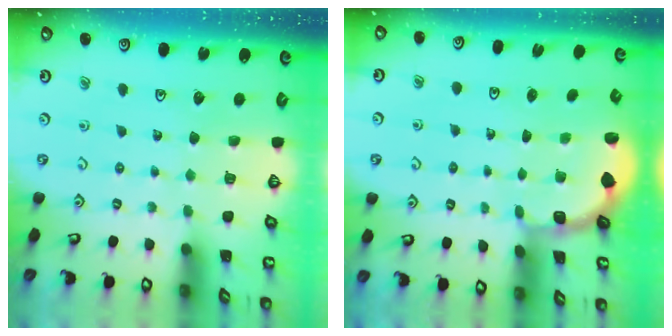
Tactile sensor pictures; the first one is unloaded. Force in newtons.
{"total": 1.8, "press": 1.7, "slide": 0.7}